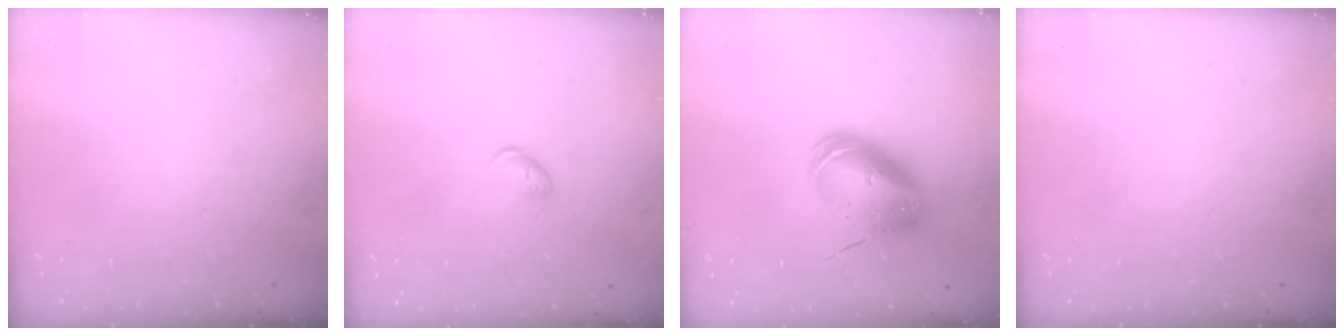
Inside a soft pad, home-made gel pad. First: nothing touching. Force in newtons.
{"total": 4.1, "press": 4.0, "slide": 0.8}
{"total": 11.4, "press": 11.1, "slide": 2.6}
{"total": 0.0}